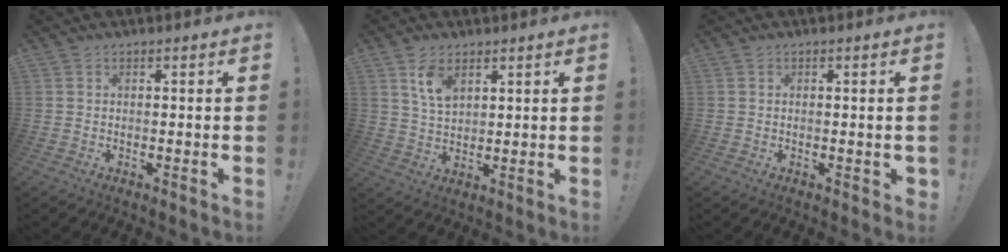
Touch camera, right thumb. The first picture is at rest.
{"total": 7.4, "force": [4.3, 4.2, 4.2], "torque": [-0.061, -0.020, 0.078]}
{"total": 0.8, "force": [0.1, 0.5, 0.6], "torque": [-0.011, 0.003, 0.002]}